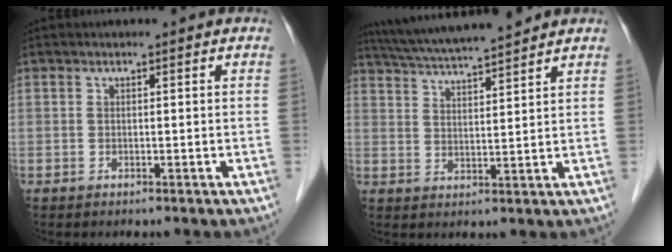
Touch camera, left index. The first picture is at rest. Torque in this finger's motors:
{"motor_torque": [0.41, -0.29, 0.30, 0.07]}